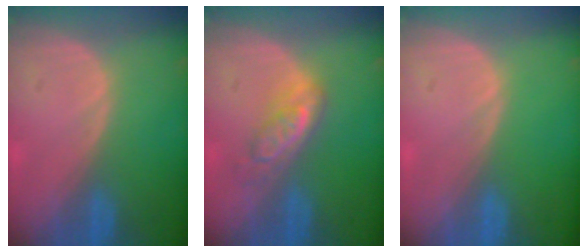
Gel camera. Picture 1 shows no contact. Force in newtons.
{"total": 5.0, "press": 4.6, "slide": 1.9}
{"total": 0.0}